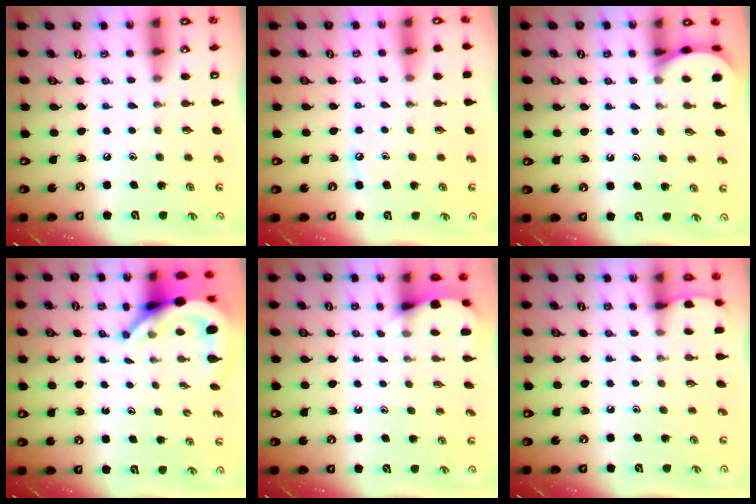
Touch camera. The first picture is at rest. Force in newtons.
{"total": 4.2, "press": 4.2, "slide": 0.6}
{"total": 2.5, "press": 2.5, "slide": 0.3}
{"total": 7.5, "press": 7.5, "slide": 0.7}
{"total": 2.8, "press": 2.8, "slide": 0.3}
{"total": 2.2, "press": 2.2, "slide": 0.2}